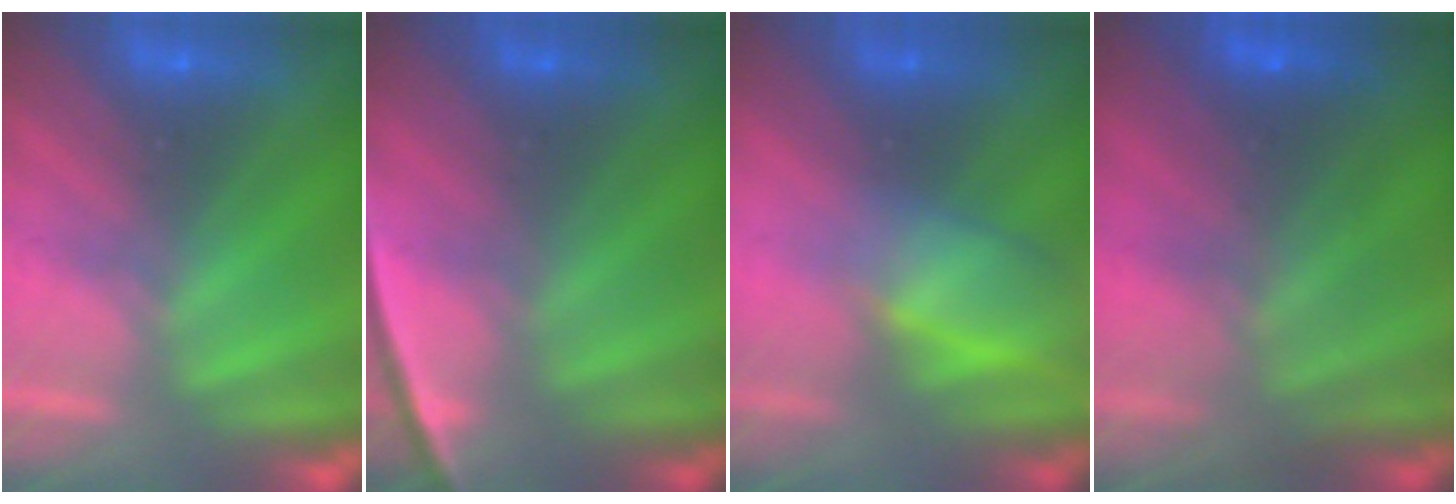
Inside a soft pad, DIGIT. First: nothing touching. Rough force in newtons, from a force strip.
{"total": 2.4}
{"total": 2.9}
{"total": 7.5}